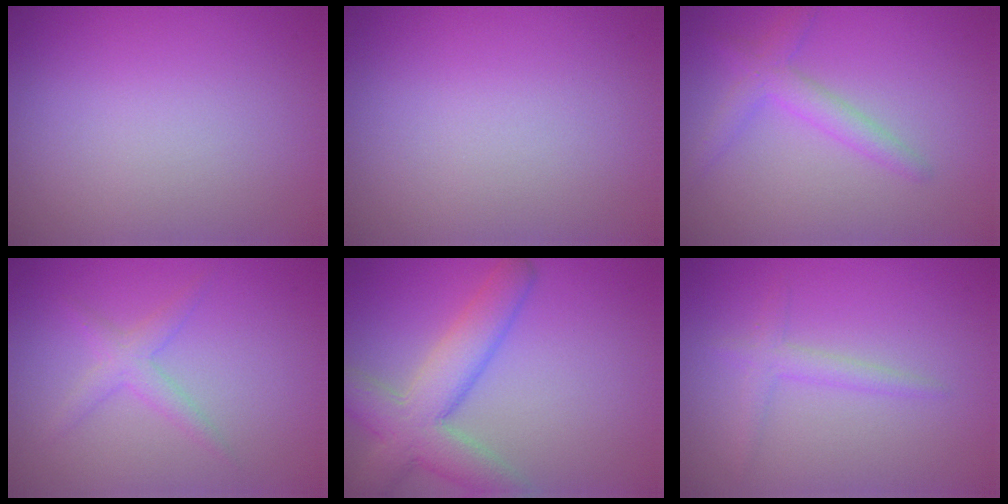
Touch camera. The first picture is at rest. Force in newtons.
{"total": 0.0}
{"total": 2.4, "press": 2.4, "slide": 0.2}
{"total": 1.9, "press": 1.9, "slide": 0.1}
{"total": 6.6, "press": 6.5, "slide": 0.4}
{"total": 1.6, "press": 1.6, "slide": 0.1}